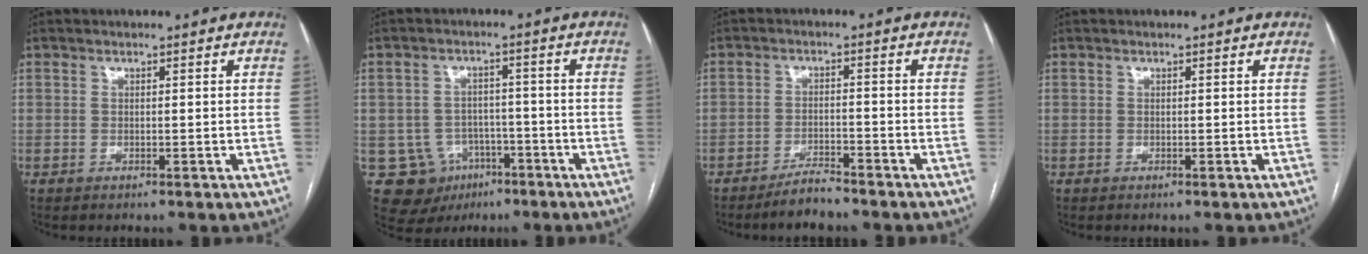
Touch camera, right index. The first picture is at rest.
{"total": 10.2, "force": [-4.1, 9.0, 2.3], "torque": [-0.044, 0.019, -0.046]}
{"total": 4.0, "force": [-3.6, 0.6, 1.5], "torque": [-0.028, -0.005, -0.066]}
{"total": 0.0}